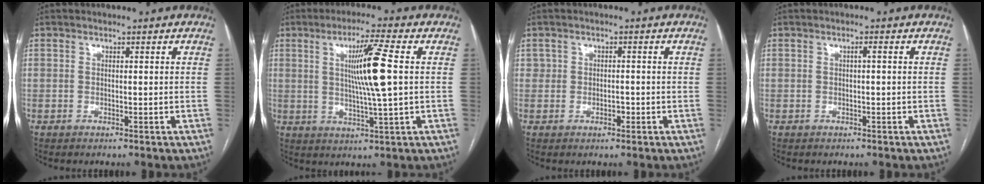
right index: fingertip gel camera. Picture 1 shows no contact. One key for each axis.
{"total": 9.4, "fx": 1.6, "fy": -0.9, "fz": 9.2, "tx": -0.165, "ty": -0.004, "tz": 0.031}
{"total": 1.8, "fx": -0.3, "fy": 1.4, "fz": 1.0, "tx": -0.013, "ty": 0.006, "tz": -0.002}
{"total": 0.6, "fx": 0.1, "fy": 0.0, "fz": 0.6, "tx": -0.011, "ty": 0.002, "tz": 0.002}